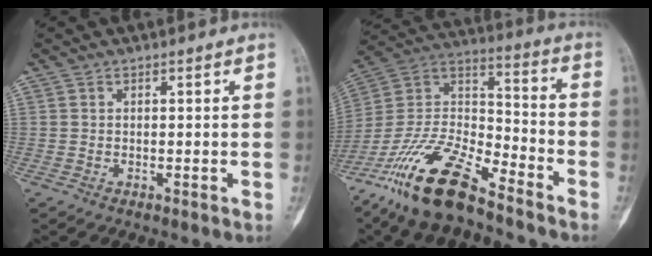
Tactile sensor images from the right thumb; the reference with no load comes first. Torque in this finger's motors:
{"motor_torque": [0.65, 0.57, 1.63, -1.16, 0.61]}